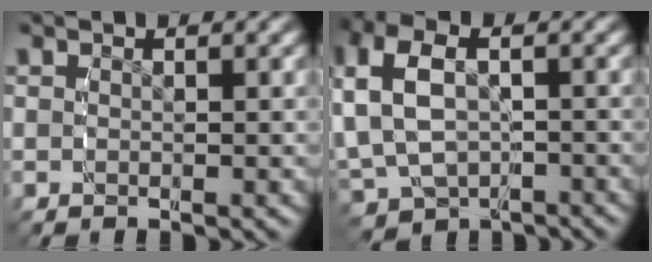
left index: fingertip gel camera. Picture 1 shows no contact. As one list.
[{"total": 8.3, "force": [-1.1, 6.6, 5.0], "torque": [-0.119, -0.032, -0.001]}]